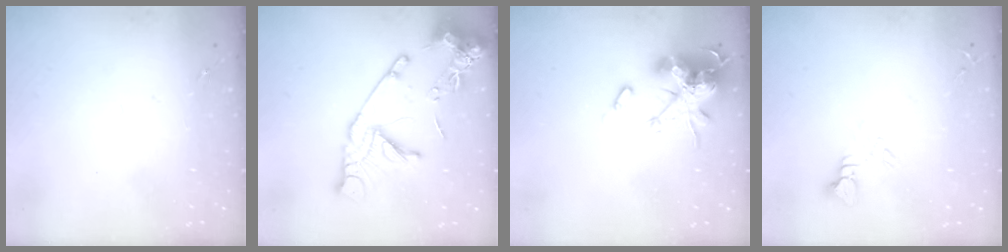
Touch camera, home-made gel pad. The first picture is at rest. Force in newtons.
{"total": 16.8, "press": 16.6, "slide": 1.9}
{"total": 18.9, "press": 18.9, "slide": 0.2}
{"total": 3.9, "press": 3.9, "slide": 0.3}